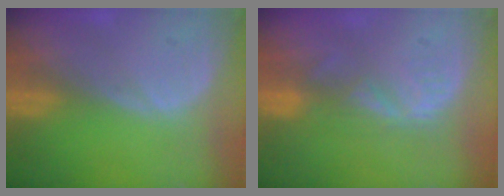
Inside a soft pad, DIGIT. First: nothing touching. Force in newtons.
{"total": 4.0, "press": 3.6, "slide": 1.7}